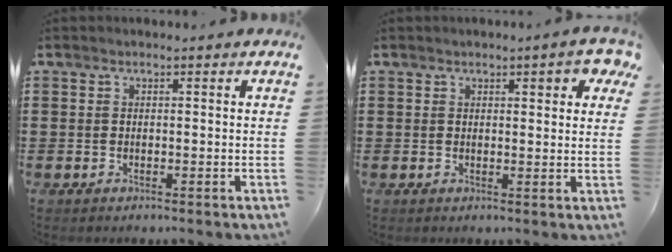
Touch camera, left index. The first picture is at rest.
{"total": 3.6, "force": [2.2, 0.8, 2.8], "torque": [-0.043, -0.003, 0.034]}